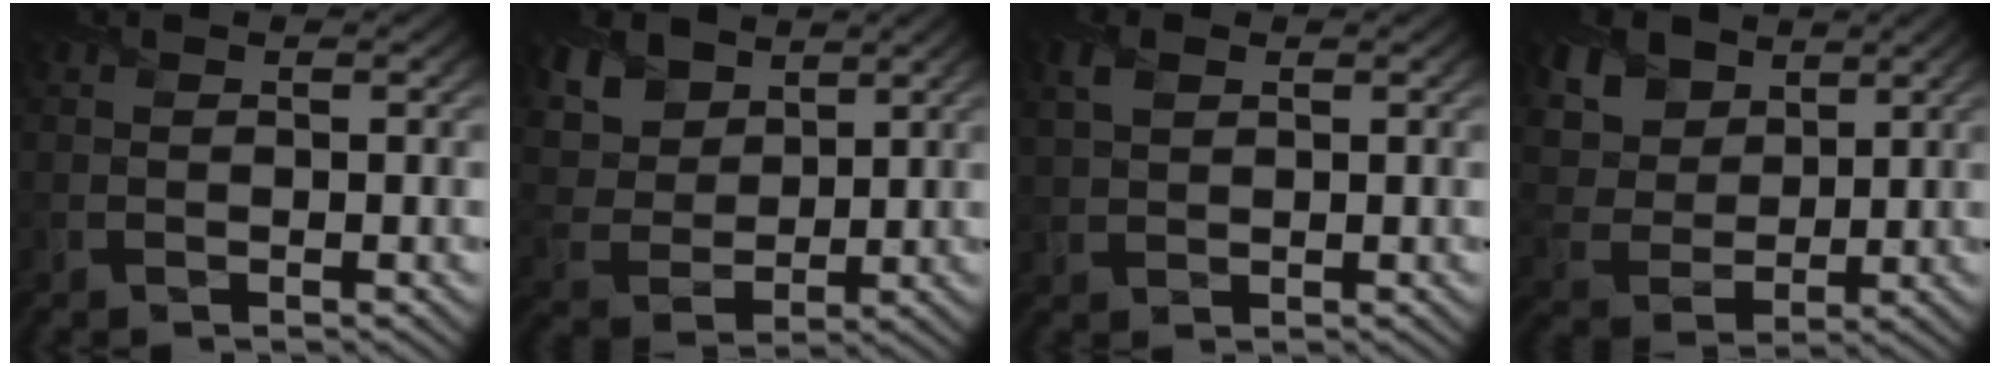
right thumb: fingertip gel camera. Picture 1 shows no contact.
{"total": 9.7, "force": [5.7, 6.2, 4.7], "torque": [-0.169, -0.005, 0.119]}
{"total": 3.4, "force": [1.5, 2.1, 2.2], "torque": [-0.062, 0.007, 0.030]}
{"total": 11.8, "force": [6.5, 8.0, 5.8], "torque": [-0.184, 0.010, 0.131]}